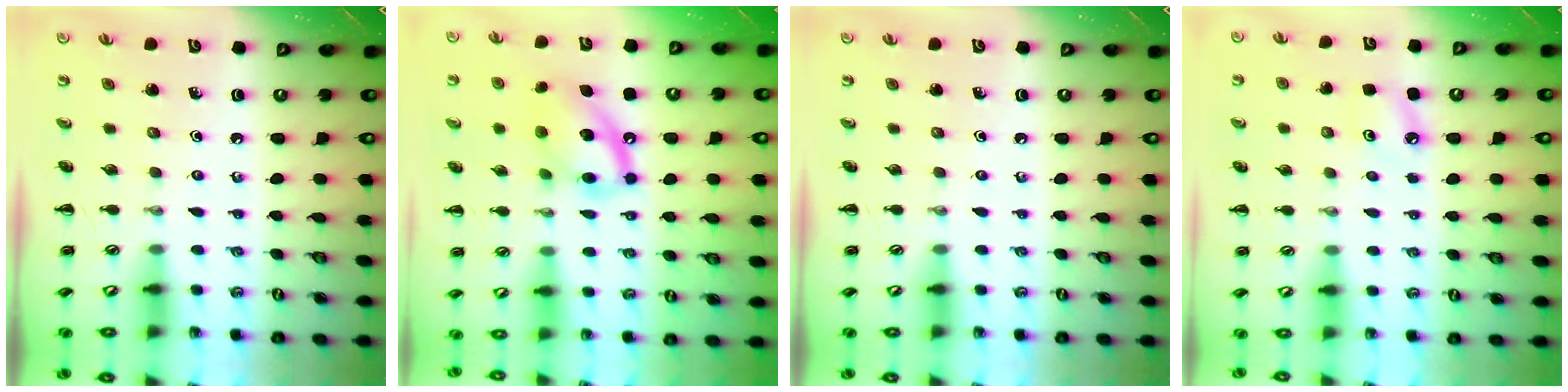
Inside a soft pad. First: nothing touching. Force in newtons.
{"total": 13.4, "press": 13.1, "slide": 2.5}
{"total": 0.0}
{"total": 5.8, "press": 5.5, "slide": 1.8}